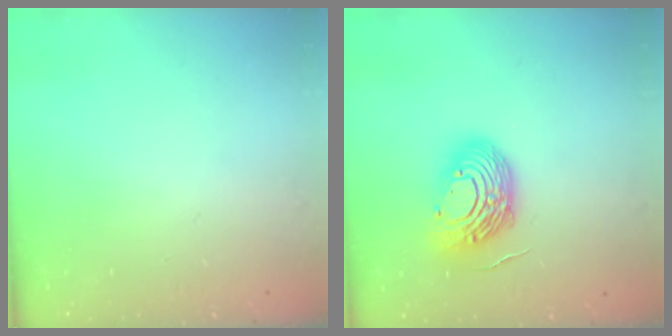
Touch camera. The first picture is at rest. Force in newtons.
{"total": 13.1, "press": 12.9, "slide": 2.2}